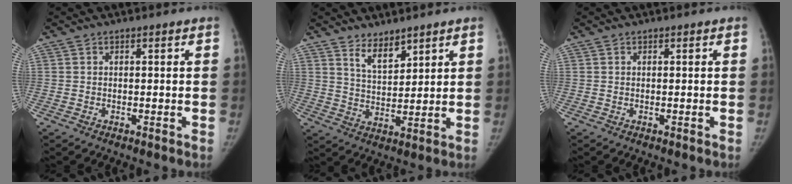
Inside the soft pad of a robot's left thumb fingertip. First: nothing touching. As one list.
[{"total": 5.5, "force": [4.2, 2.3, 2.7], "torque": [-0.029, -0.040, 0.082]}, {"total": 0.0}]